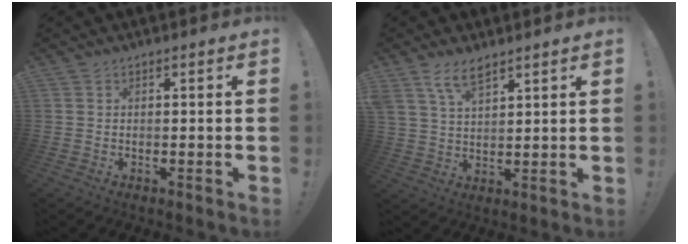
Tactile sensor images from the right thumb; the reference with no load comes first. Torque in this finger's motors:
{"motor_torque": [1.28, 1.53, 1.77, 0.70, 0.29]}